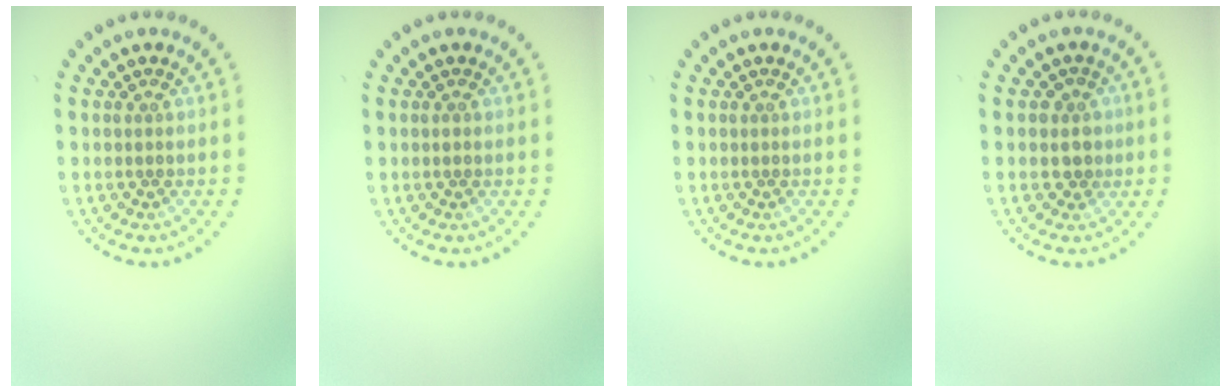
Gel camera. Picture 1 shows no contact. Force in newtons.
{"total": 0.6, "press": 0.6, "slide": 0.1}
{"total": 0.0}
{"total": 2.0, "press": 1.7, "slide": 1.1}